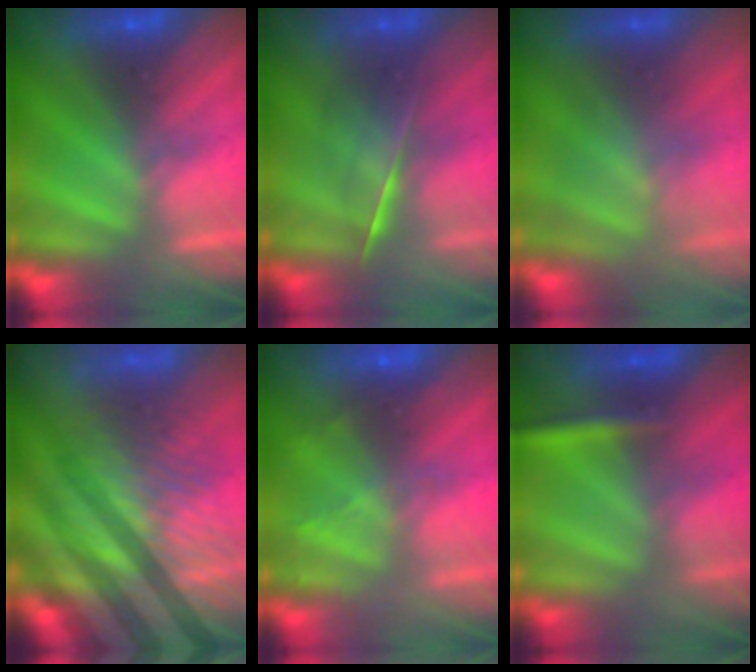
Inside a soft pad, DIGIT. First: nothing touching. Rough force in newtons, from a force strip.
{"total": 2.1}
{"total": 3.3}
{"total": 6.8}
{"total": 2.2}
{"total": 2.9}